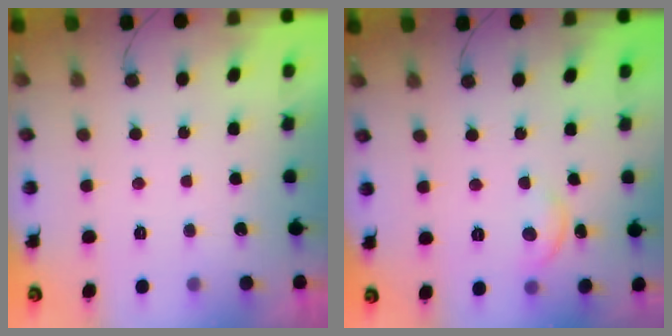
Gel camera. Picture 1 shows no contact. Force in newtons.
{"total": 6.6, "press": 6.5, "slide": 0.7}